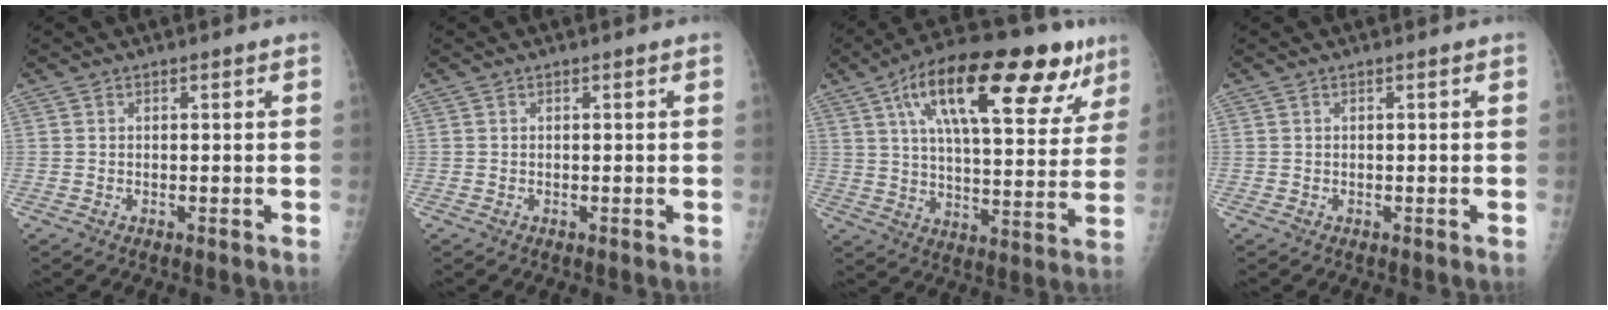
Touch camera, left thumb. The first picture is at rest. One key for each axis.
{"total": 0.0}
{"total": 26.7, "fx": 13.5, "fy": 9.9, "fz": 20.8, "tx": -0.282, "ty": -0.002, "tz": 0.206}
{"total": 0.0}